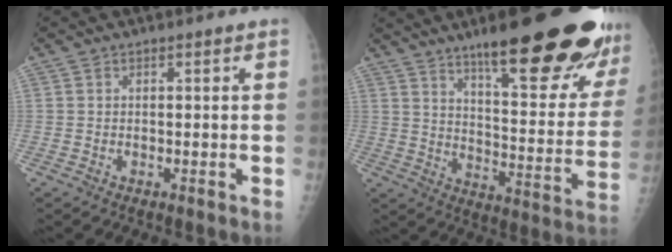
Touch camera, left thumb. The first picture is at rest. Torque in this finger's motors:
{"motor_torque": [3.73, 1.28, 1.61, -1.16, 0.14]}